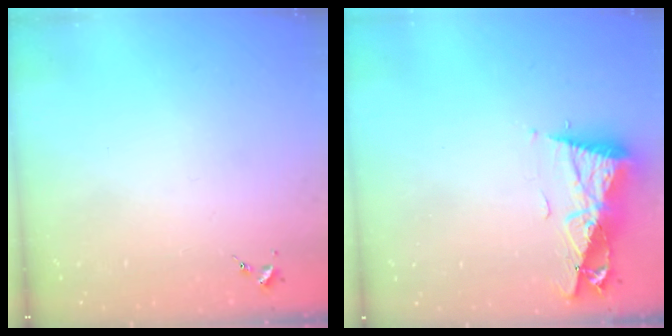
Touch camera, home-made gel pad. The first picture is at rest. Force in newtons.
{"total": 10.7, "press": 10.6, "slide": 1.4}